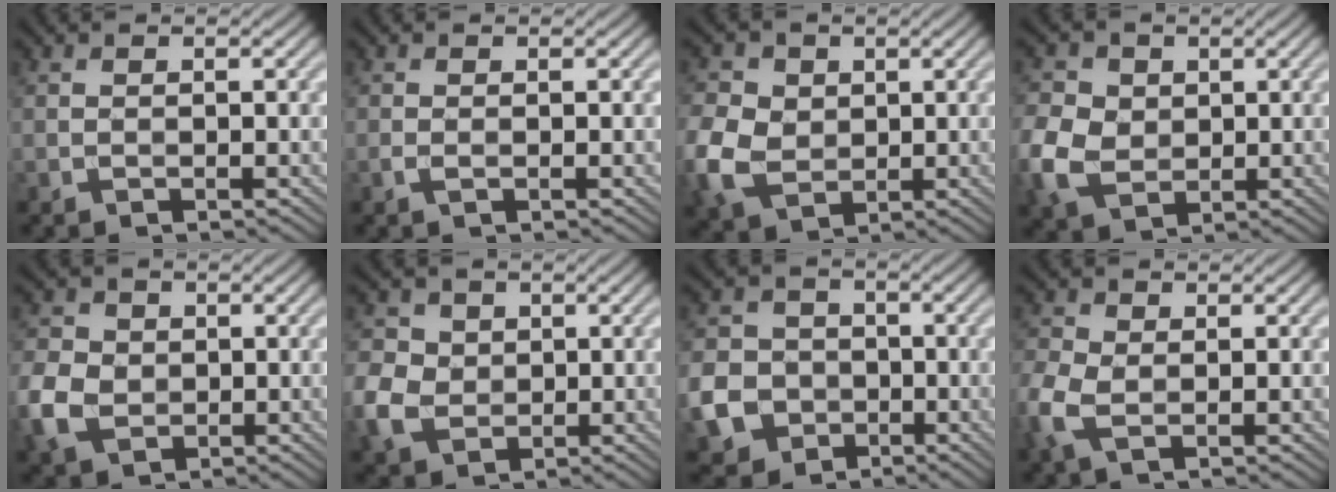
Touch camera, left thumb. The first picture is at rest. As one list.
[{"total": 0.8, "force": [-0.3, 0.2, 0.7], "torque": [-0.018, -0.002, -0.005]}, {"total": 7.5, "force": [-0.3, 6.1, 4.3], "torque": [-0.134, -0.002, -0.011]}, {"total": 6.9, "force": [-0.2, 5.7, 3.9], "torque": [-0.115, 0.001, -0.013]}, {"total": 6.4, "force": [-1.0, 5.3, 3.5], "torque": [-0.098, -0.004, -0.032]}, {"total": 5.8, "force": [-0.1, 5.1, 2.8], "torque": [-0.084, 0.000, -0.010]}, {"total": 7.5, "force": [-2.5, 6.4, 3.0], "torque": [-0.085, -0.021, -0.060]}, {"total": 4.6, "force": [-0.7, 3.0, 3.5], "torque": [-0.106, -0.002, -0.020]}]